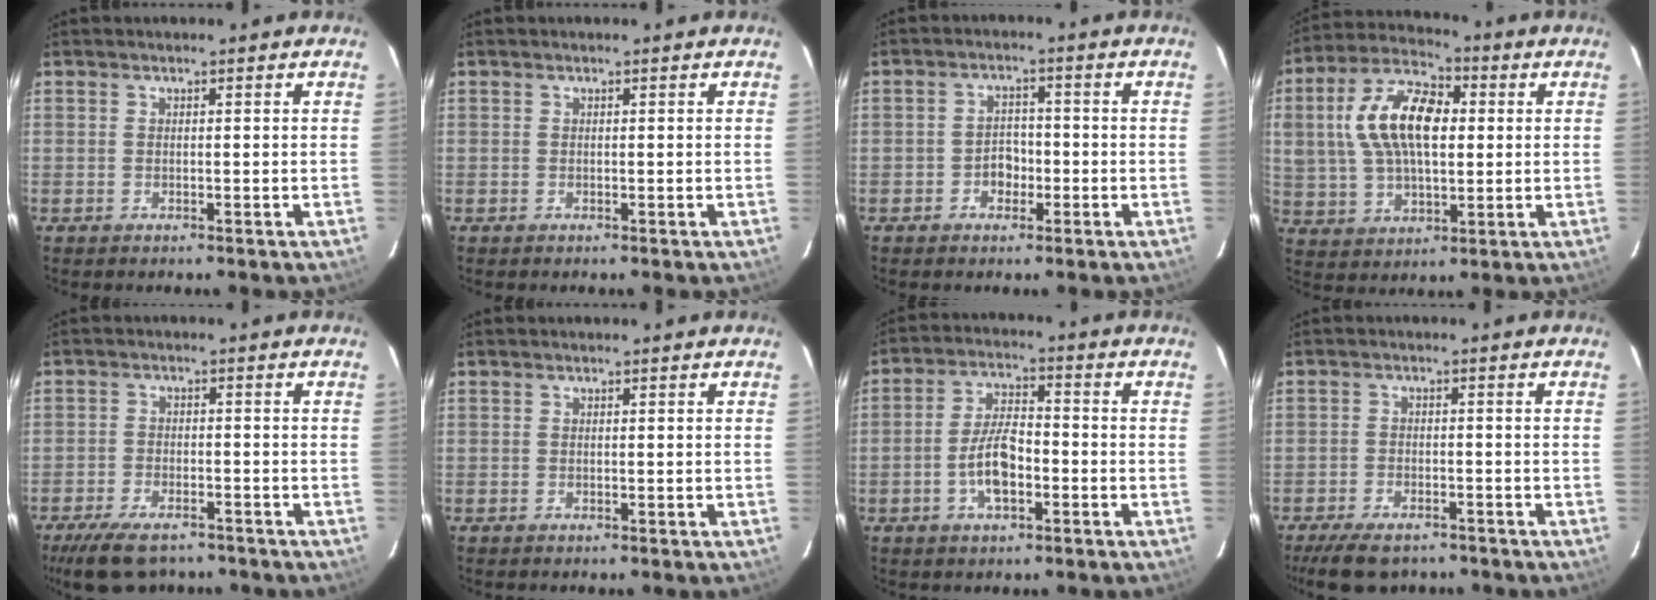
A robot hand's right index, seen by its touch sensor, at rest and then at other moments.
{"total": 0.0}
{"total": 3.6, "force": [-1.4, 2.9, 1.6], "torque": [-0.032, 0.011, -0.019]}
{"total": 16.4, "force": [2.7, 9.1, 13.3], "torque": [-0.267, 0.025, 0.049]}
{"total": 10.5, "force": [-8.1, 4.2, 5.1], "torque": [-0.121, -0.015, -0.135]}
{"total": 0.0}
{"total": 7.7, "force": [-2.6, 3.2, 6.5], "torque": [-0.132, 0.008, -0.046]}
{"total": 8.4, "force": [-6.7, 3.3, 3.7], "torque": [-0.095, -0.009, -0.107]}